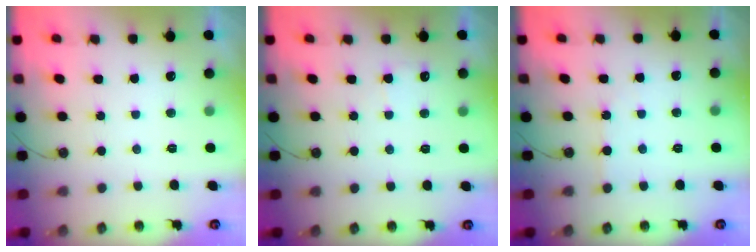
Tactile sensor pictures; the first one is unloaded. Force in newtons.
{"total": 4.7, "press": 4.7, "slide": 0.6}
{"total": 2.7, "press": 2.7, "slide": 0.4}